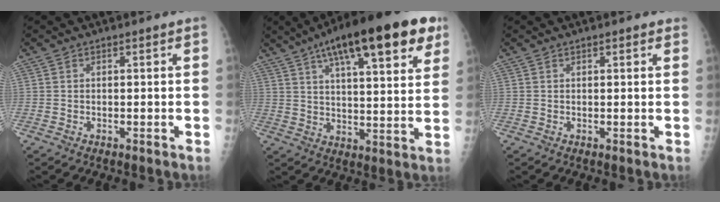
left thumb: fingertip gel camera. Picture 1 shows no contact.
{"total": 23.6, "force": [12.7, 6.7, 18.8], "torque": [-0.268, -0.007, 0.189]}
{"total": 1.3, "force": [0.9, 0.5, 0.8], "torque": [-0.008, -0.001, 0.009]}